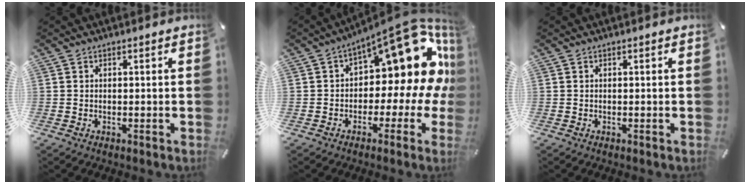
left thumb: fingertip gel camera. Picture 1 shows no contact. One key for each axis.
{"total": 17.9, "fx": 6.9, "fy": 9.2, "fz": 13.6, "tx": -0.169, "ty": -0.067, "tz": 0.114}
{"total": 0.0}